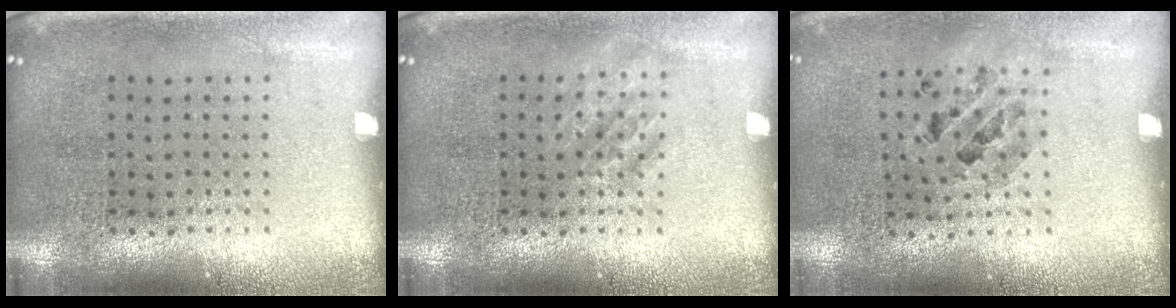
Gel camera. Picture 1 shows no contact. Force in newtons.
{"total": 1.4, "press": 1.4, "slide": 0.2}
{"total": 0.8, "press": 0.8, "slide": 0.0}